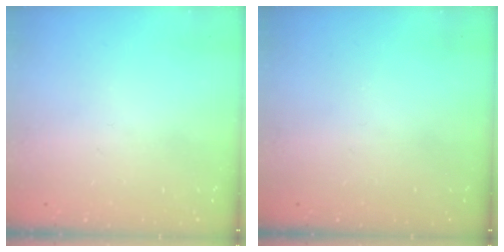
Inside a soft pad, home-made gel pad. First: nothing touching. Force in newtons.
{"total": 0.0}